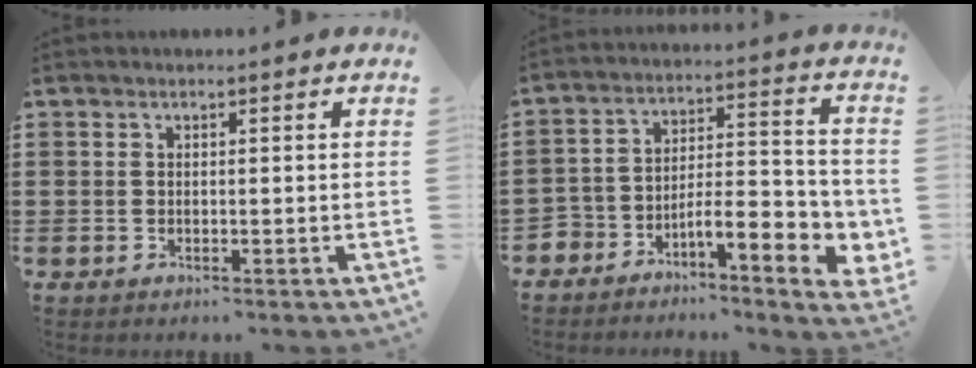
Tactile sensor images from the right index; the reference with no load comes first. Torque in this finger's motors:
{"motor_torque": [0.97, -0.72, 0.59, 0.09]}